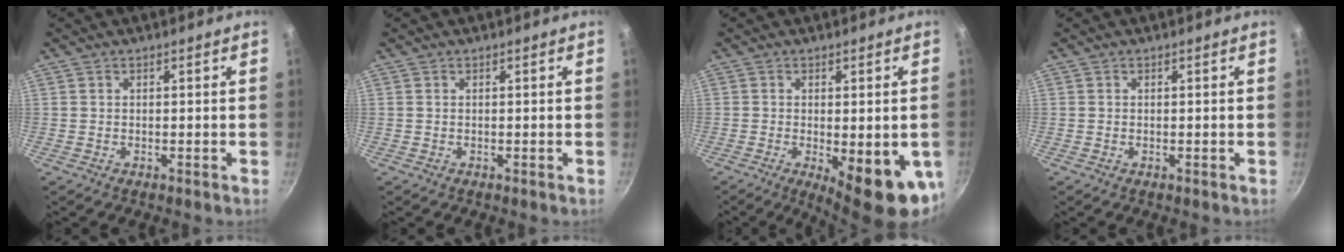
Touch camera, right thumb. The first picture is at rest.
{"total": 0.0}
{"total": 13.4, "force": [-3.4, 4.4, 12.2], "torque": [-0.140, -0.014, -0.033]}
{"total": 0.0}